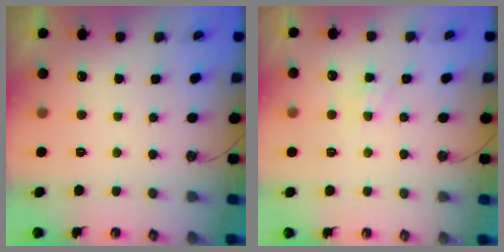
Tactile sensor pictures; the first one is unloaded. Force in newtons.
{"total": 7.0, "press": 6.9, "slide": 0.8}